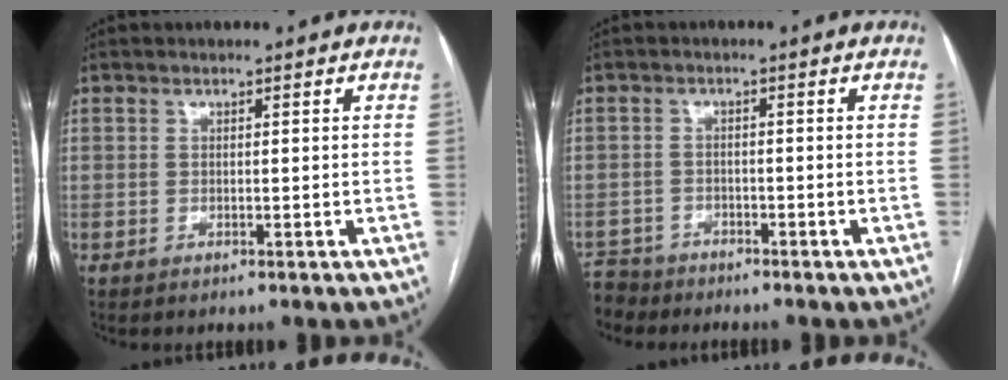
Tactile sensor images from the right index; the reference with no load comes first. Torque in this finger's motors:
{"motor_torque": [-0.09, -0.12, -0.02, -0.01]}